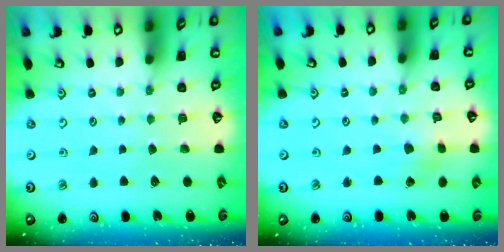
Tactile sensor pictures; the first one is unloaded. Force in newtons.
{"total": 2.3, "press": 2.2, "slide": 0.4}